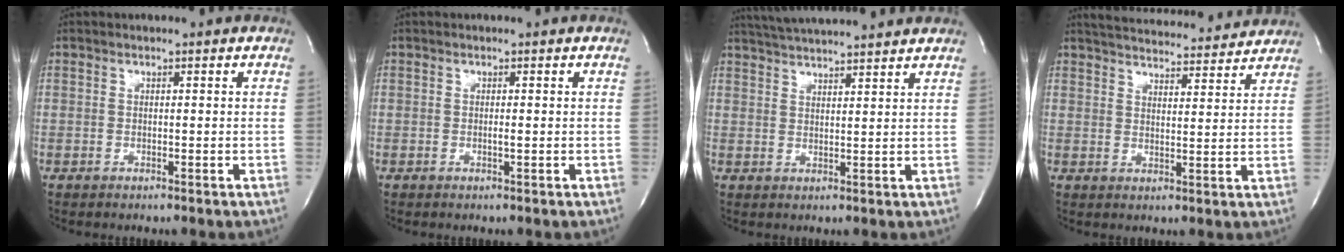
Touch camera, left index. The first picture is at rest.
{"total": 0.5, "force": [-0.1, 0.0, 0.5], "torque": [-0.011, -0.001, -0.003]}
{"total": 12.7, "force": [11.7, 0.1, 5.0], "torque": [-0.093, 0.029, 0.168]}
{"total": 17.1, "force": [16.3, 2.4, 4.6], "torque": [-0.069, 0.018, 0.216]}